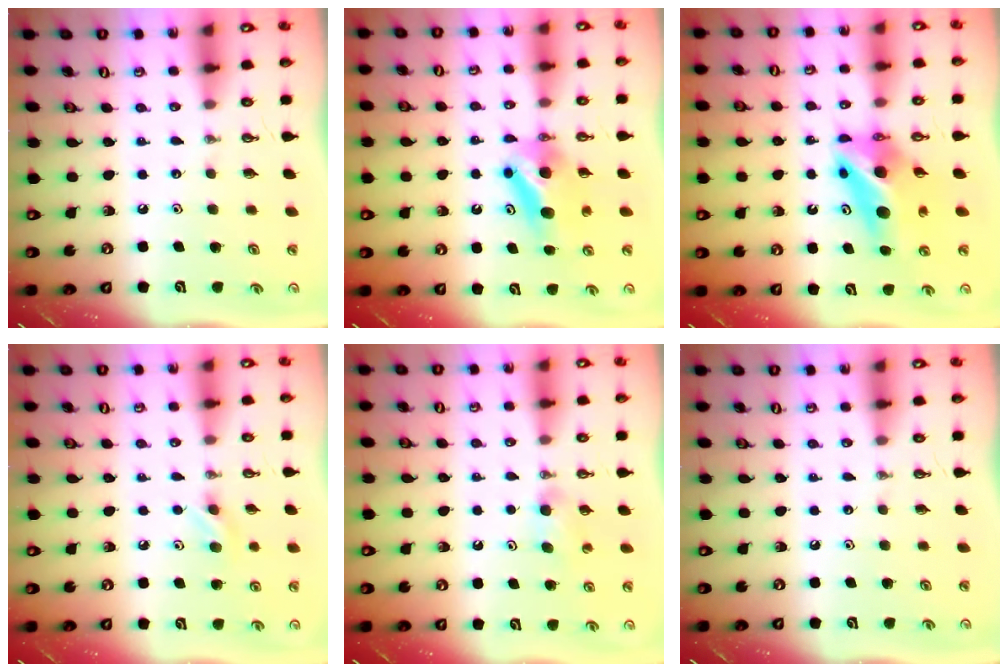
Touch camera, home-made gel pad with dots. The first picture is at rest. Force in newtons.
{"total": 7.9, "press": 6.6, "slide": 4.3}
{"total": 11.4, "press": 11.4, "slide": 1.0}
{"total": 5.7, "press": 5.4, "slide": 1.7}
{"total": 7.9, "press": 2.0, "slide": 7.7}
{"total": 0.0}